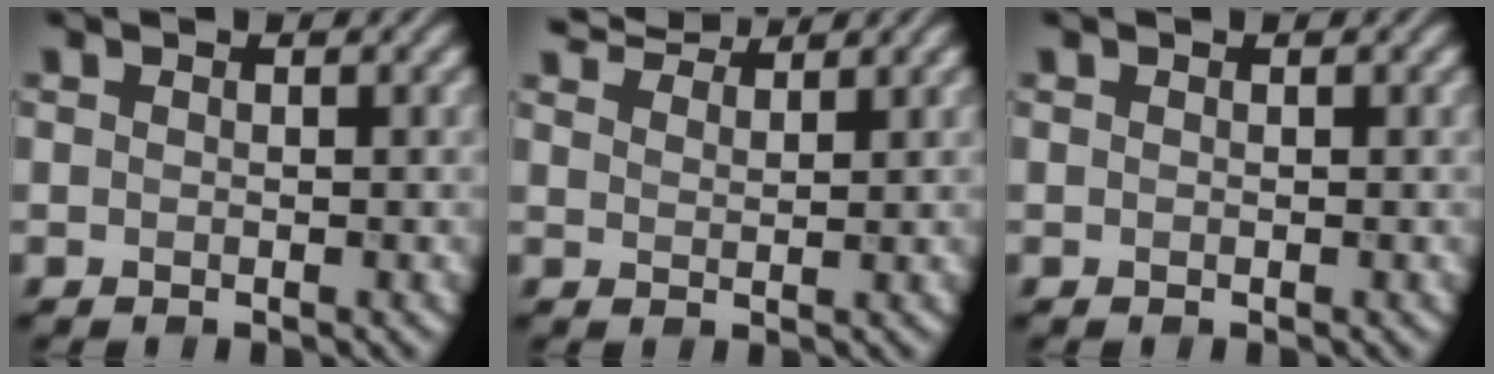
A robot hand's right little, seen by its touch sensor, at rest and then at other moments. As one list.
[{"total": 3.9, "force": [3.8, 0.4, 0.8], "torque": [-0.020, 0.009, 0.063]}, {"total": 0.0}]